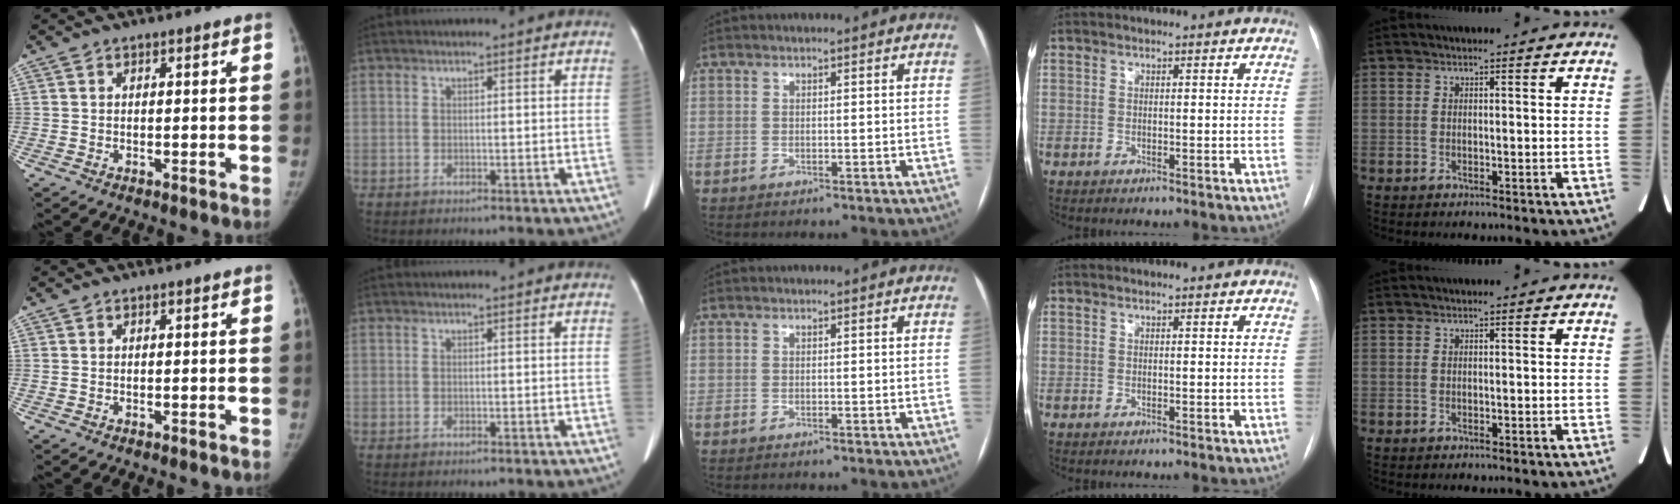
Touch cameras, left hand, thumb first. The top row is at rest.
{}